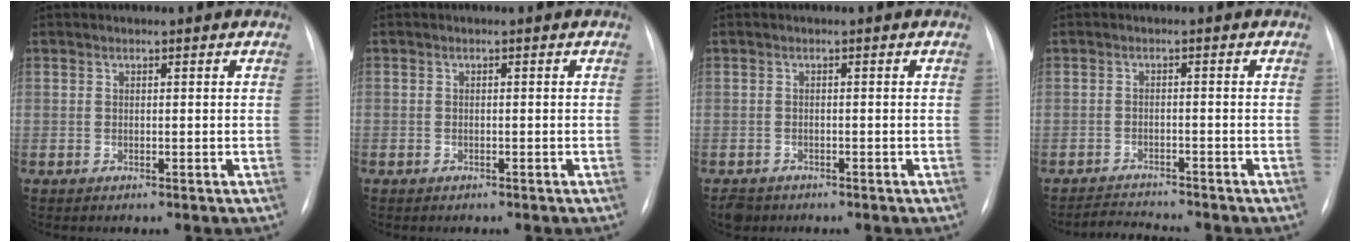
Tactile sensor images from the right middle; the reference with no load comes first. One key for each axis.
{"total": 0.9, "fx": -0.6, "fy": 0.6, "fz": 0.1, "tx": -0.008, "ty": 0.003, "tz": -0.010}
{"total": 2.6, "fx": -2.0, "fy": 1.6, "fz": 0.4, "tx": -0.010, "ty": 0.000, "tz": -0.030}
{"total": 3.9, "fx": -3.9, "fy": -0.2, "fz": 0.2, "tx": -0.008, "ty": -0.015, "tz": -0.064}